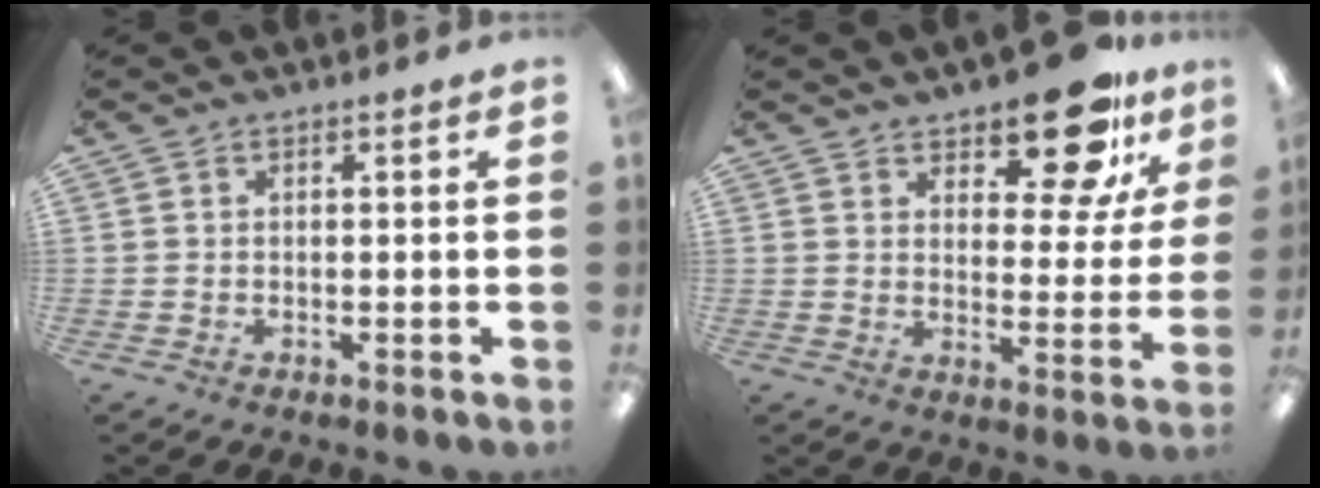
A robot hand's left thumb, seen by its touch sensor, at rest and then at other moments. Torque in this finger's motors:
{"motor_torque": [0.36, 0.50, -0.21, 0.01, 0.06]}